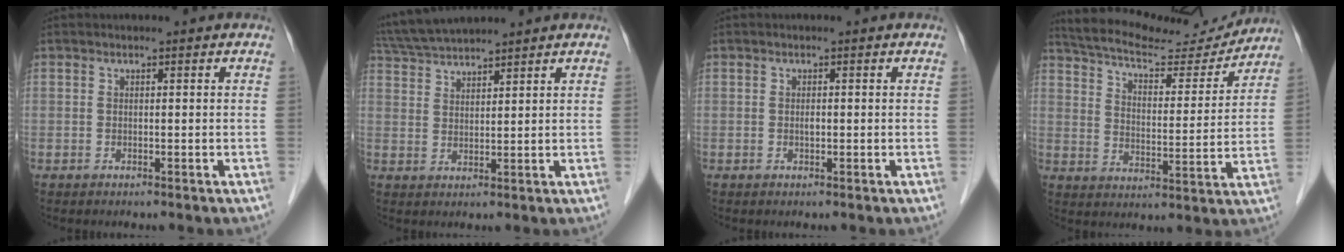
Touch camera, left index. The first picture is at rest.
{"total": 5.4, "force": [5.1, 0.1, 1.7], "torque": [-0.037, 0.032, 0.101]}
{"total": 0.6, "force": [0.0, 0.3, 0.5], "torque": [-0.011, 0.000, -0.001]}
{"total": 17.5, "force": [16.4, 3.1, 5.1], "torque": [-0.089, 0.005, 0.240]}